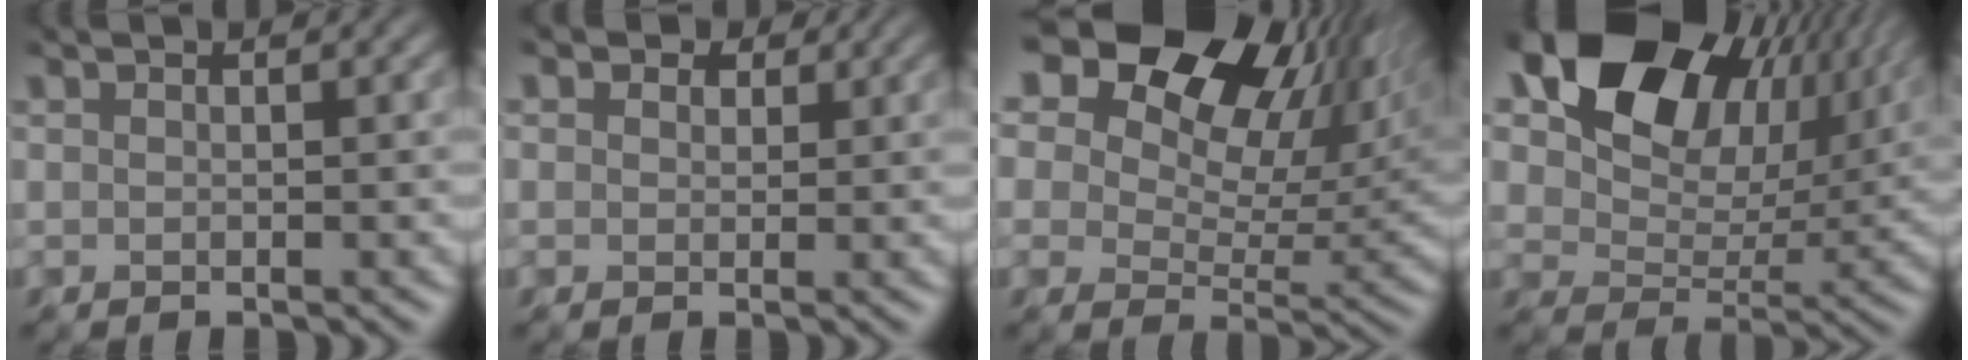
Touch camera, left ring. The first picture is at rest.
{"total": 3.0, "force": [1.5, 2.2, 1.6], "torque": [-0.021, 0.008, 0.011]}
{"total": 21.3, "force": [12.5, 12.1, 12.4], "torque": [-0.234, 0.086, 0.209]}
{"total": 16.5, "force": [9.3, 10.3, 8.9], "torque": [-0.160, 0.040, 0.153]}